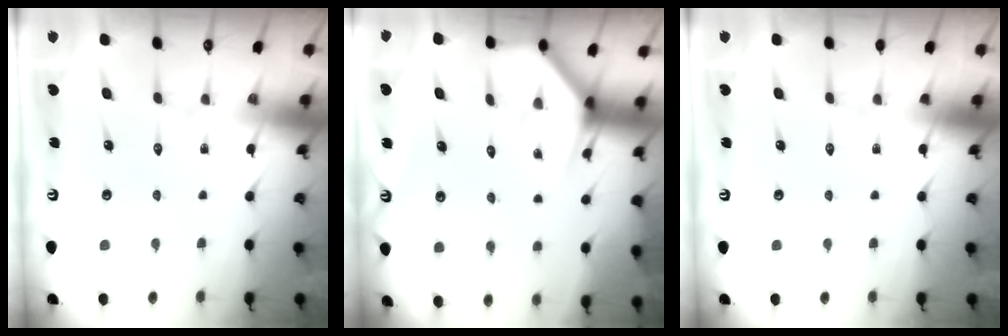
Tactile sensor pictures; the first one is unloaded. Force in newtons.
{"total": 3.9, "press": 3.9, "slide": 0.4}
{"total": 0.0}